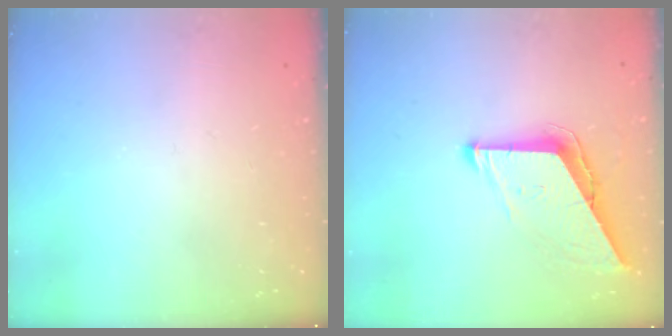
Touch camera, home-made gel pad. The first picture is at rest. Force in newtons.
{"total": 8.8, "press": 8.7, "slide": 0.4}